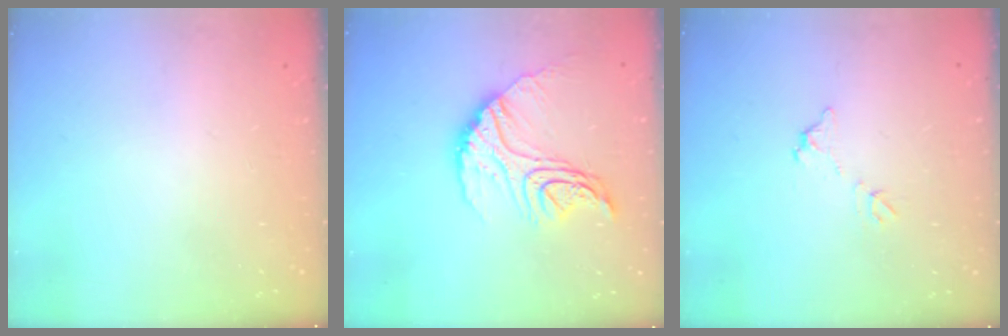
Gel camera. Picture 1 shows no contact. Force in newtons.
{"total": 15.6, "press": 15.5, "slide": 1.0}
{"total": 5.6, "press": 5.6, "slide": 0.3}